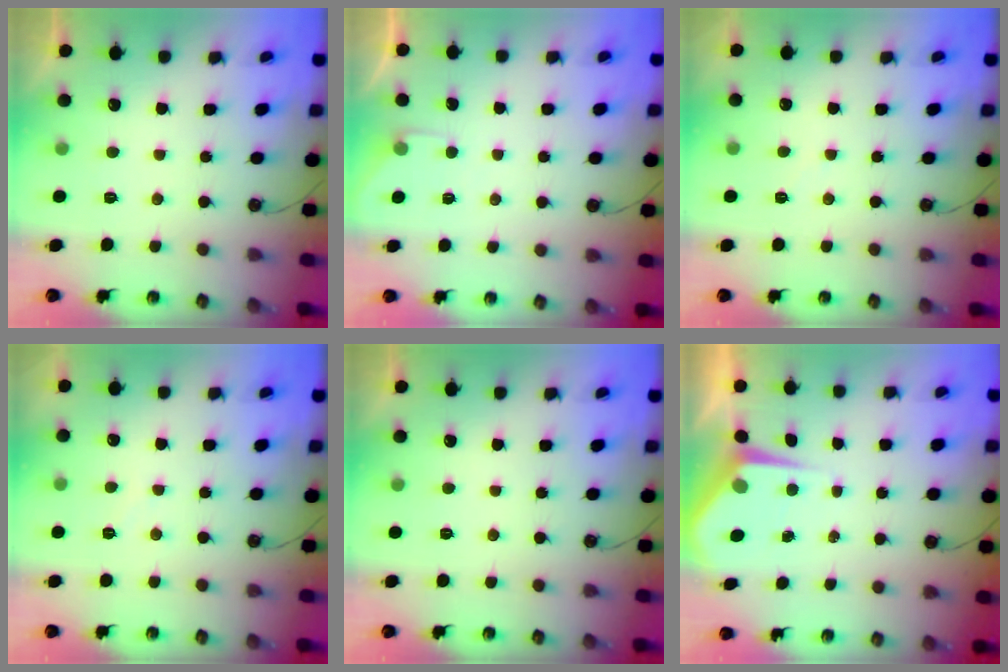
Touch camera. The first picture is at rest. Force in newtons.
{"total": 3.0, "press": 3.0, "slide": 0.4}
{"total": 3.4, "press": 3.4, "slide": 0.7}
{"total": 3.6, "press": 3.5, "slide": 0.6}
{"total": 0.0}
{"total": 4.8, "press": 4.7, "slide": 0.6}